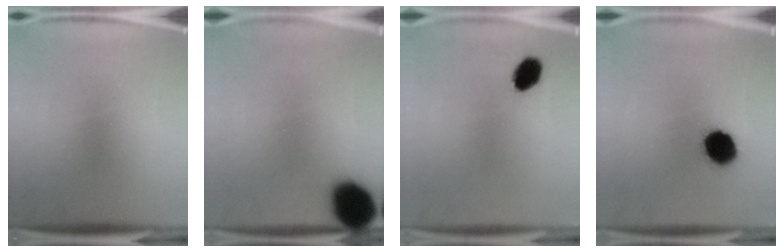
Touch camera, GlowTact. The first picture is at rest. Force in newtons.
{"total": 16.4}
{"total": 6.2}
{"total": 11.5}